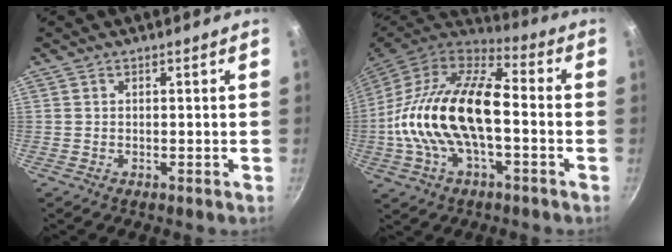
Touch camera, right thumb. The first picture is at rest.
{"total": 22.5, "force": [-2.3, 11.5, 19.2], "torque": [-0.350, 0.035, -0.051]}